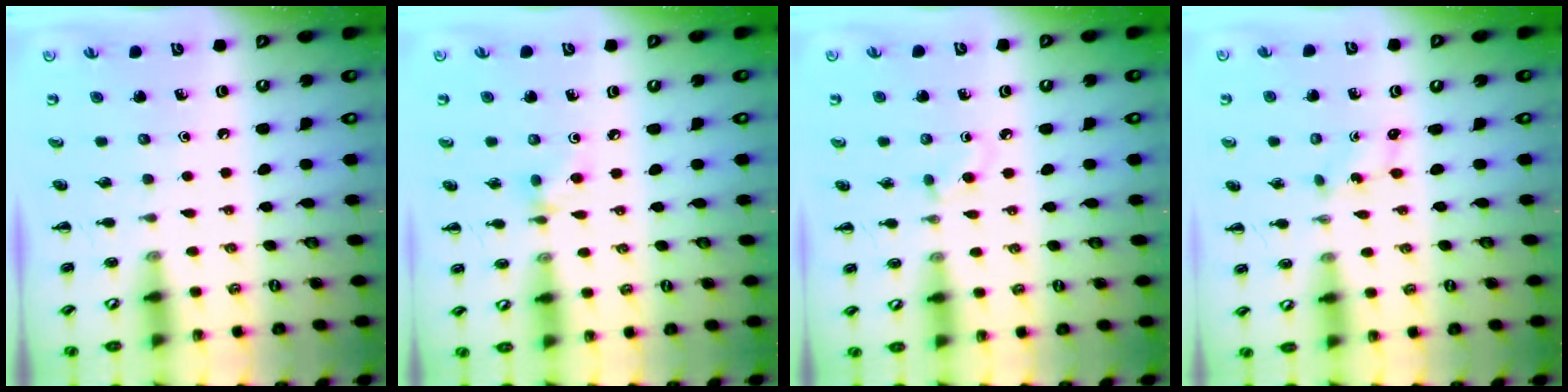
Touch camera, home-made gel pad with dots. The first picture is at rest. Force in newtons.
{"total": 4.4, "press": 4.3, "slide": 1.1}
{"total": 1.5, "press": 1.3, "slide": 0.8}
{"total": 1.0, "press": 0.9, "slide": 0.4}